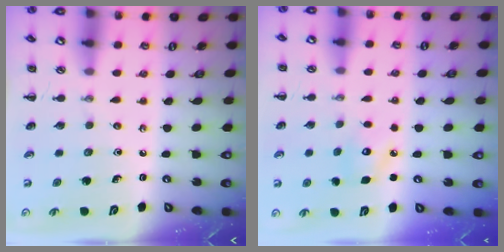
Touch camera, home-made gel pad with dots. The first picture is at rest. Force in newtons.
{"total": 4.1, "press": 4.0, "slide": 0.9}